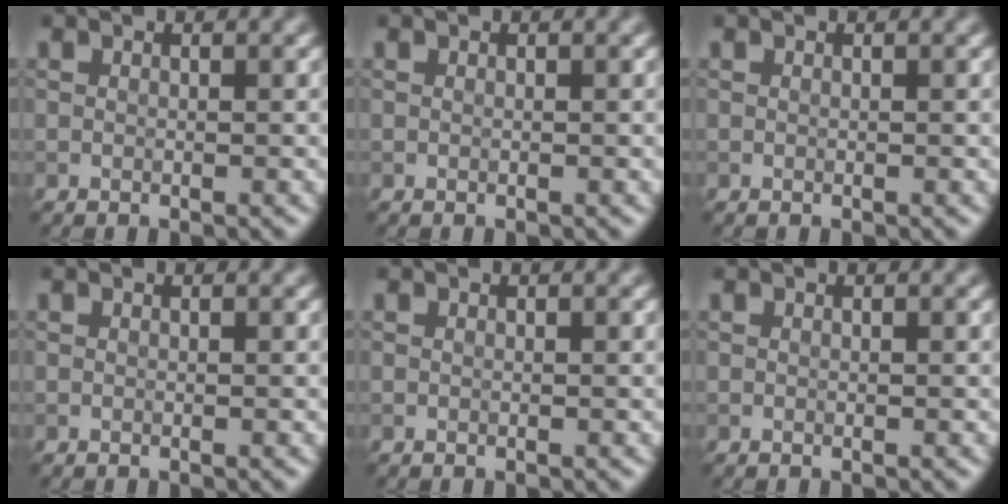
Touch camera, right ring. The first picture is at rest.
{"total": 0.0}
{"total": 0.0}
{"total": 0.0}
{"total": 0.0}
{"total": 0.0}